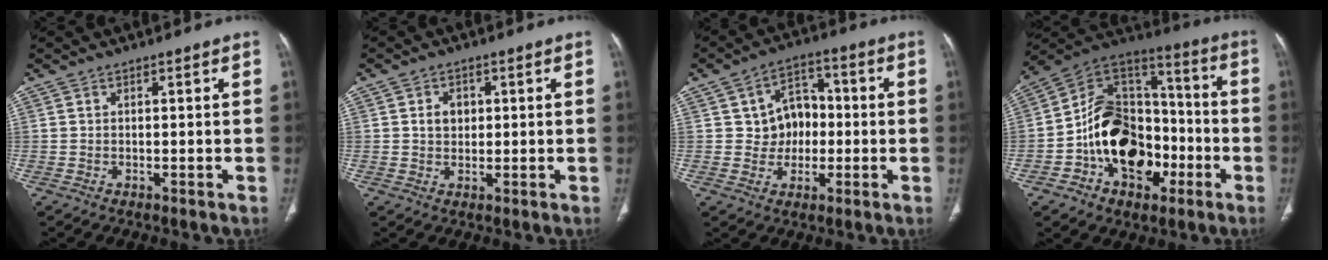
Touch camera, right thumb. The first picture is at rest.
{"total": 3.3, "force": [0.7, 2.7, 1.8], "torque": [-0.013, 0.001, 0.011]}
{"total": 8.7, "force": [0.0, 7.3, 4.8], "torque": [-0.032, 0.022, -0.004]}
{"total": 21.4, "force": [-6.3, 14.9, 14.1], "torque": [-0.182, 0.069, -0.099]}